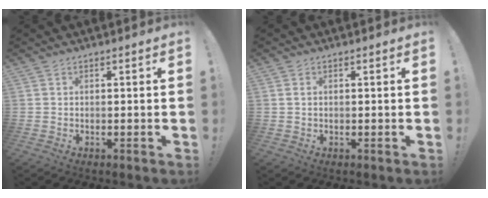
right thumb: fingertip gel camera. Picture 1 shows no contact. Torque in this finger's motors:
{"motor_torque": [0.02, -0.31, 0.29, -0.12, 0.06]}